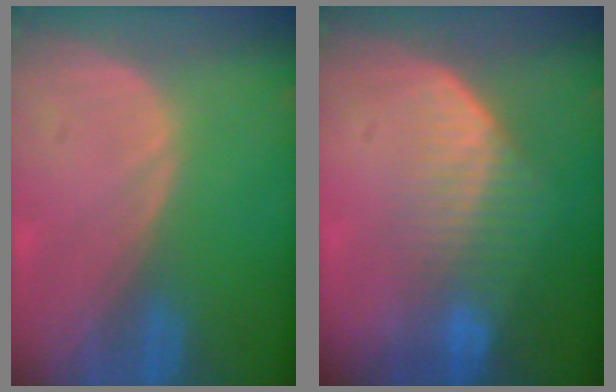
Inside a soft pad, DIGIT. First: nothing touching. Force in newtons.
{"total": 7.2, "press": 6.2, "slide": 3.7}